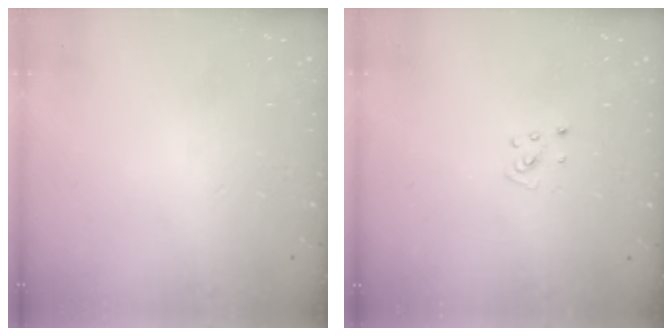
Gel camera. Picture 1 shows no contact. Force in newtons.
{"total": 3.7, "press": 3.7, "slide": 0.4}